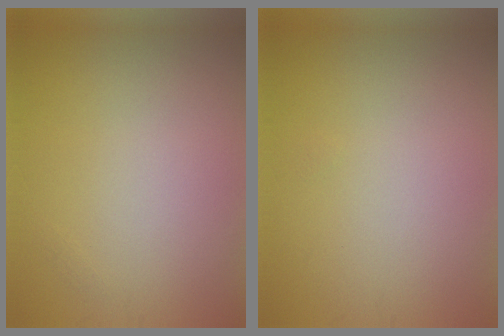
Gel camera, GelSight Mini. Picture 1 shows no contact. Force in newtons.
{"total": 0.0}